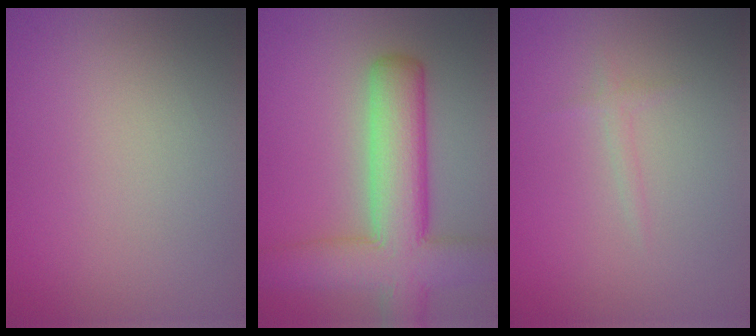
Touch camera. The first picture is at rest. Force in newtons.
{"total": 9.2, "press": 9.2, "slide": 0.5}
{"total": 0.8, "press": 0.8, "slide": 0.0}